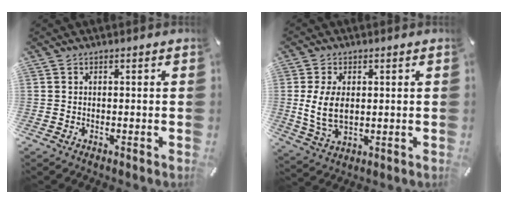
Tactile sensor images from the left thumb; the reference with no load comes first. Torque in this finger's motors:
{"motor_torque": [-0.29, 0.77, 0.56, 0.50, 0.11]}